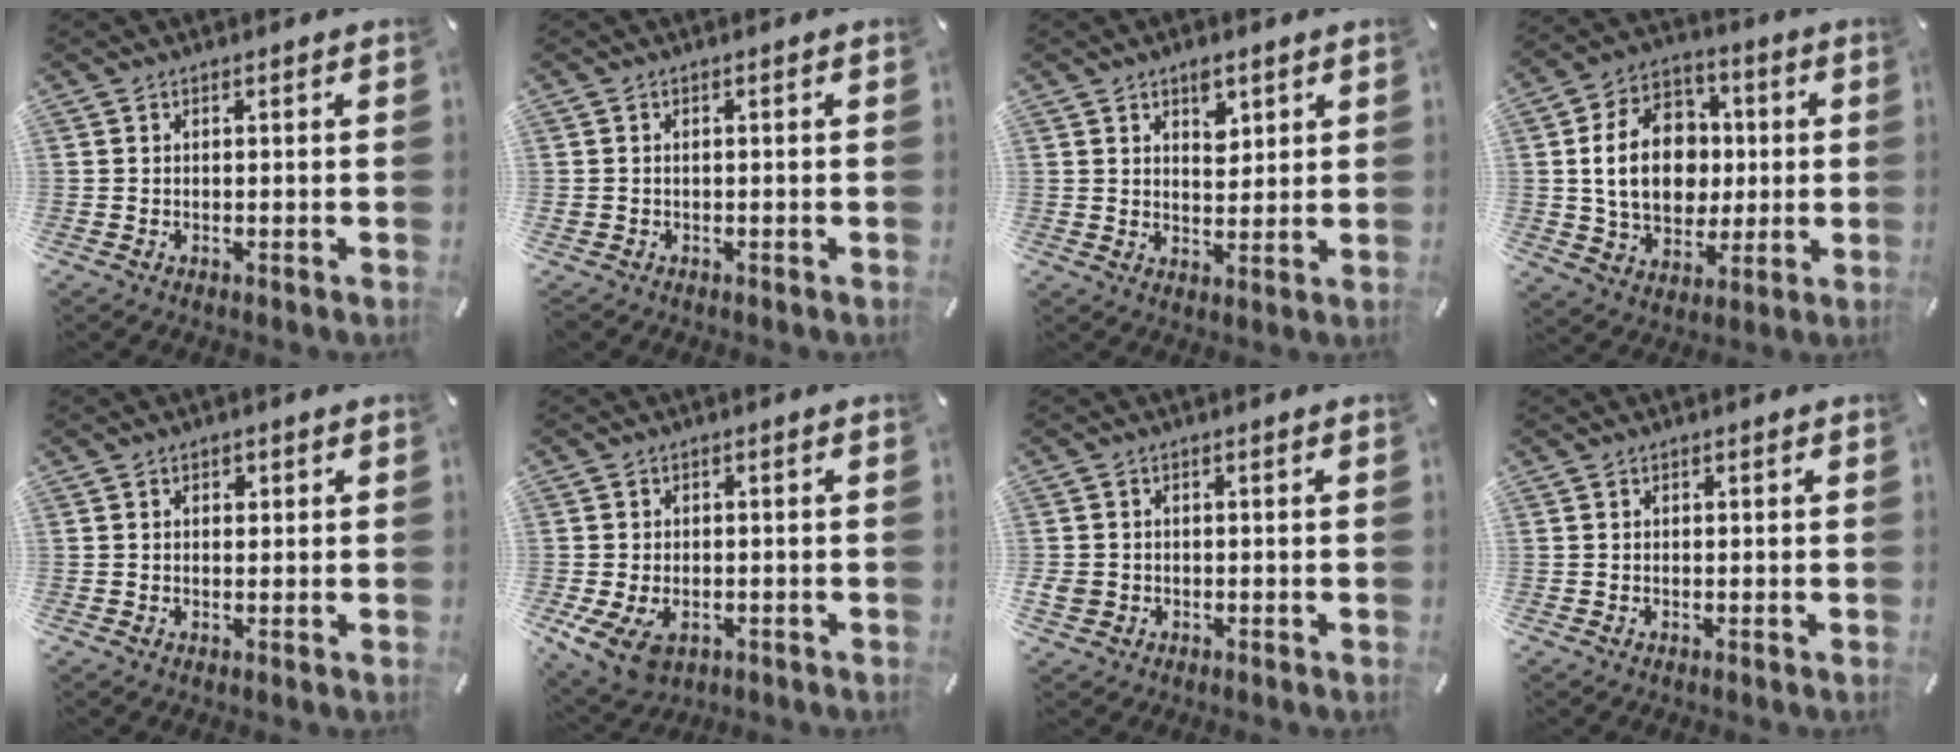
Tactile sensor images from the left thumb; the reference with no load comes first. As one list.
[{"total": 1.0, "force": [-0.3, 0.8, 0.5], "torque": [-0.012, 0.003, -0.007]}, {"total": 5.4, "force": [3.1, 3.3, 2.8], "torque": [-0.025, -0.017, 0.047]}, {"total": 17.3, "force": [0.7, 13.6, 10.7], "torque": [-0.212, 0.014, 0.017]}, {"total": 1.4, "force": [0.3, 1.1, 0.8], "torque": [-0.011, 0.004, 0.002]}, {"total": 6.8, "force": [-2.5, 4.8, 4.1], "torque": [-0.098, 0.007, -0.044]}, {"total": 2.9, "force": [-0.7, 2.5, 1.2], "torque": [-0.028, 0.001, -0.015]}, {"total": 0.0}]